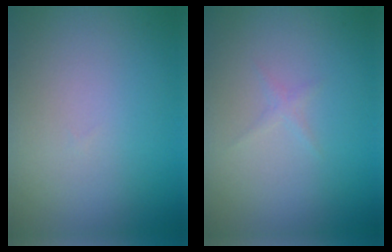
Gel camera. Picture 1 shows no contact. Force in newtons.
{"total": 0.6, "press": 0.6, "slide": 0.0}